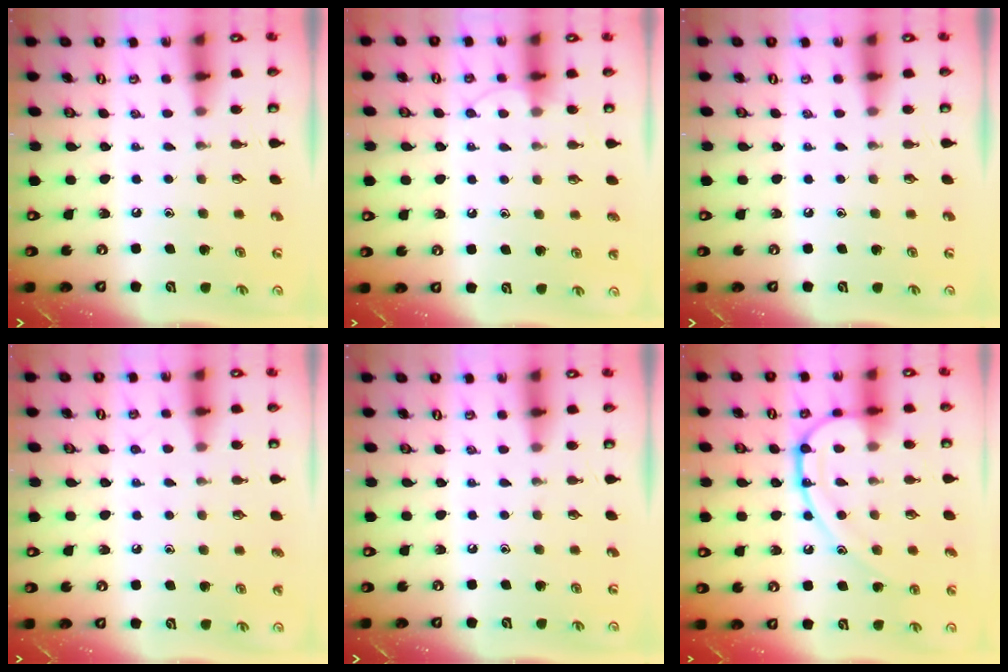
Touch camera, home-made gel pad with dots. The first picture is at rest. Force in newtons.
{"total": 6.2, "press": 6.2, "slide": 0.6}
{"total": 0.0}
{"total": 5.2, "press": 5.2, "slide": 0.4}
{"total": 0.0}
{"total": 13.7, "press": 13.6, "slide": 1.1}